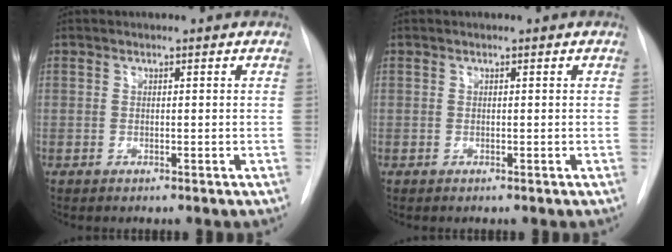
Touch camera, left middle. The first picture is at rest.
{"total": 0.0}